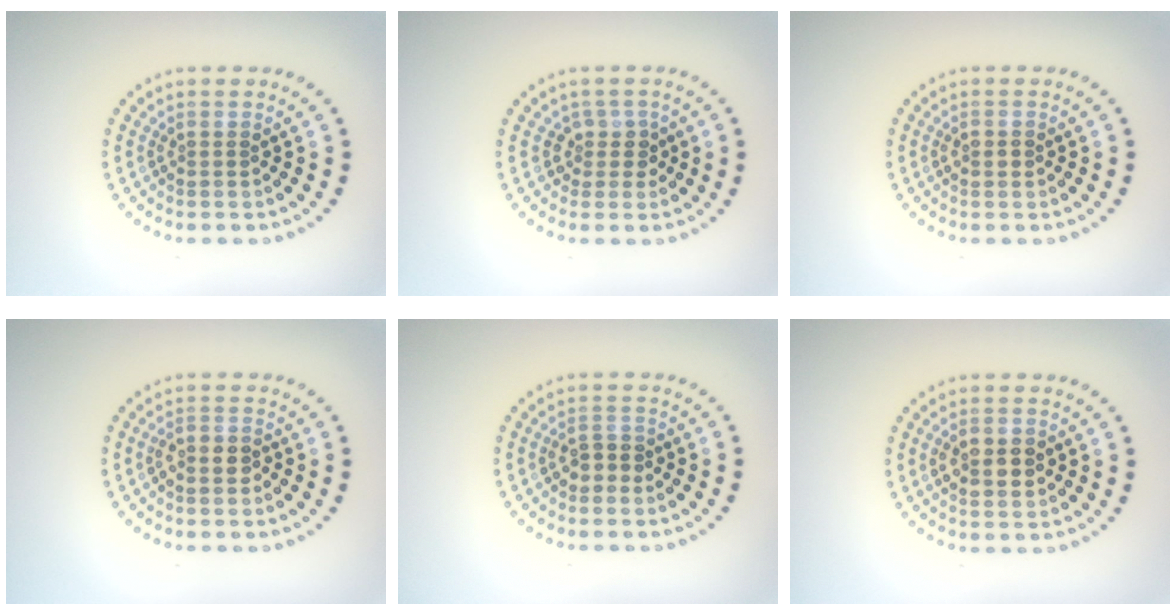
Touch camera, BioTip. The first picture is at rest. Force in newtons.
{"total": 1.9, "press": 1.5, "slide": 1.1}
{"total": 1.3, "press": 1.3, "slide": 0.1}
{"total": 1.5, "press": 1.3, "slide": 0.8}
{"total": 1.8, "press": 1.7, "slide": 0.6}
{"total": 2.7, "press": 2.7, "slide": 0.1}